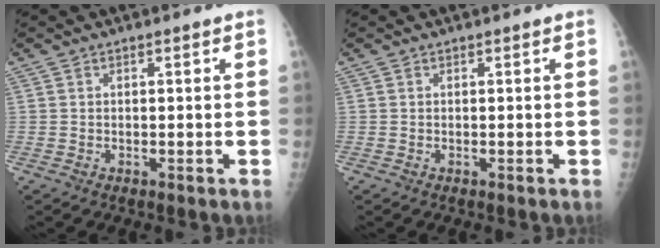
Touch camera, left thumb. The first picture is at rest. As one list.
[{"total": 0.0}]